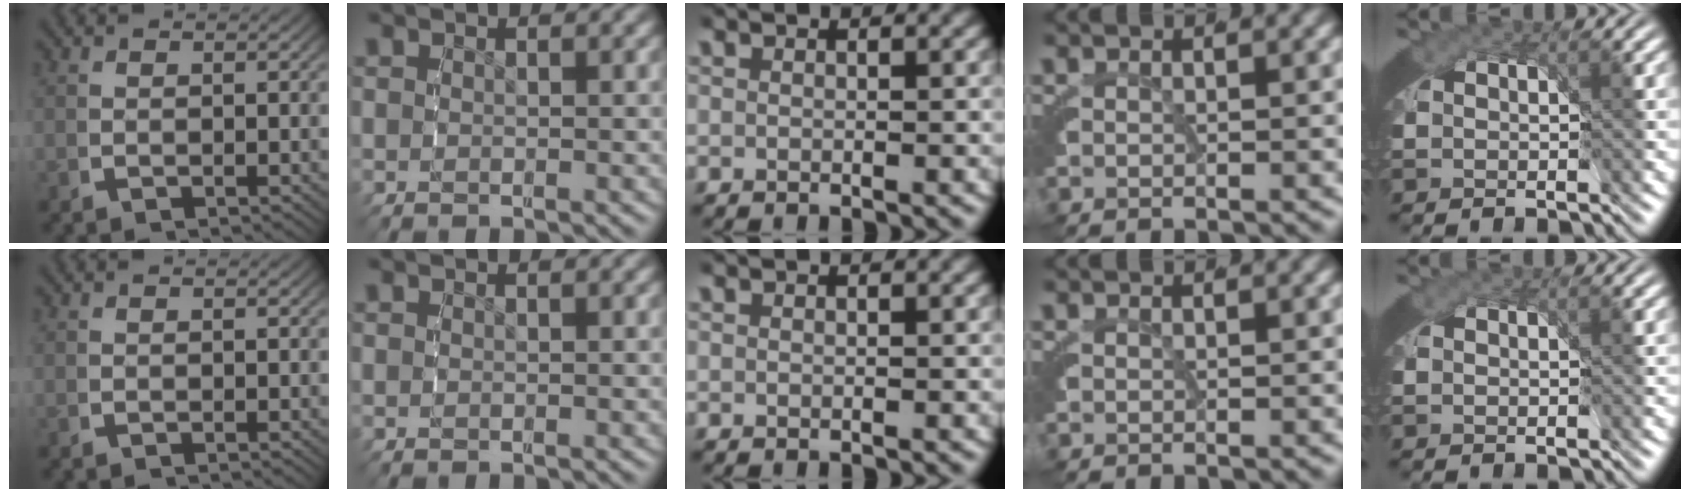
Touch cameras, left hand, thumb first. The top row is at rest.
{}